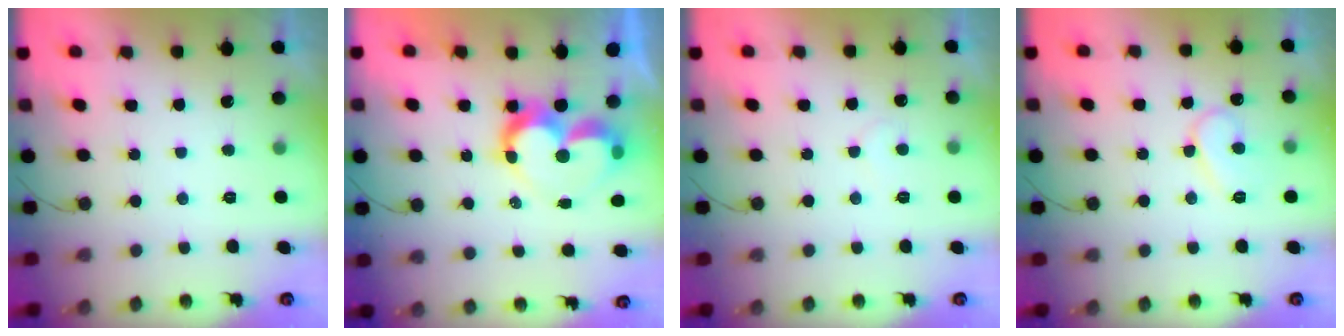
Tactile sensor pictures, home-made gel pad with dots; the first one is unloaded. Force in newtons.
{"total": 10.4, "press": 10.4, "slide": 0.7}
{"total": 3.6, "press": 3.6, "slide": 0.3}
{"total": 9.2, "press": 9.1, "slide": 1.0}